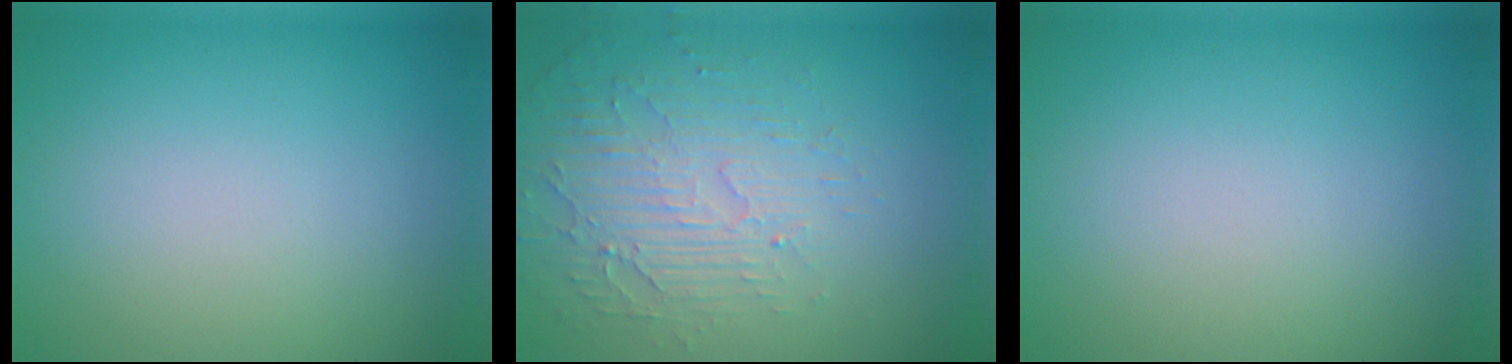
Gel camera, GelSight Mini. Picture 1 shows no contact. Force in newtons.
{"total": 4.3, "press": 3.2, "slide": 2.8}
{"total": 0.0}